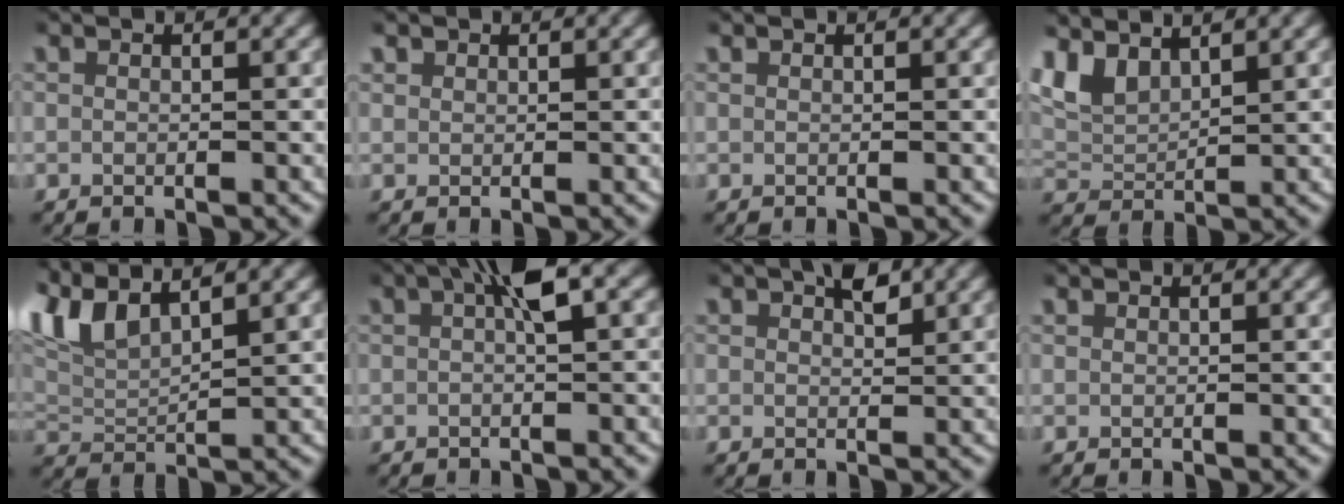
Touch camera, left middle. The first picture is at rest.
{"total": 1.1, "force": [0.8, 0.7, 0.2], "torque": [-0.008, -0.003, 0.017]}
{"total": 0.0}
{"total": 5.3, "force": [2.5, 3.8, 2.8], "torque": [-0.082, 0.001, 0.046]}
{"total": 7.9, "force": [3.2, 5.6, 4.6], "torque": [-0.137, 0.003, 0.051]}
{"total": 3.3, "force": [0.9, 0.8, 3.1], "torque": [-0.047, 0.014, 0.012]}
{"total": 1.8, "force": [1.1, 0.8, 1.2], "torque": [-0.015, 0.000, 0.018]}
{"total": 0.0}